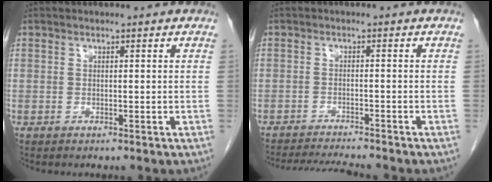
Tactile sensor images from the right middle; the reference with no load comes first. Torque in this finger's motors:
{"motor_torque": [0.06, -0.04, 0.02, 0.03]}